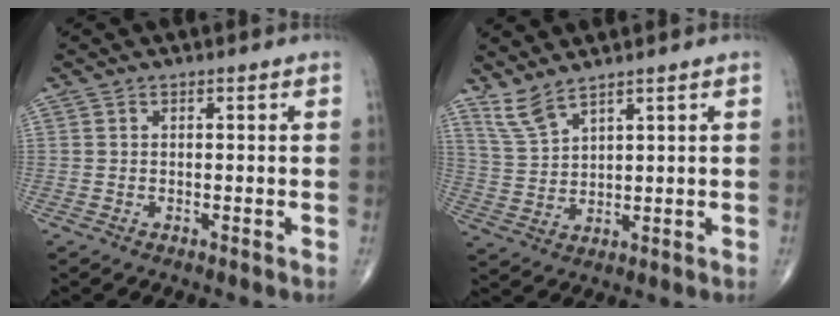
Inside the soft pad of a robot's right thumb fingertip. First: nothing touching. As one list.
[{"total": 5.2, "force": [4.4, 1.0, 2.6], "torque": [-0.060, -0.025, 0.102]}]